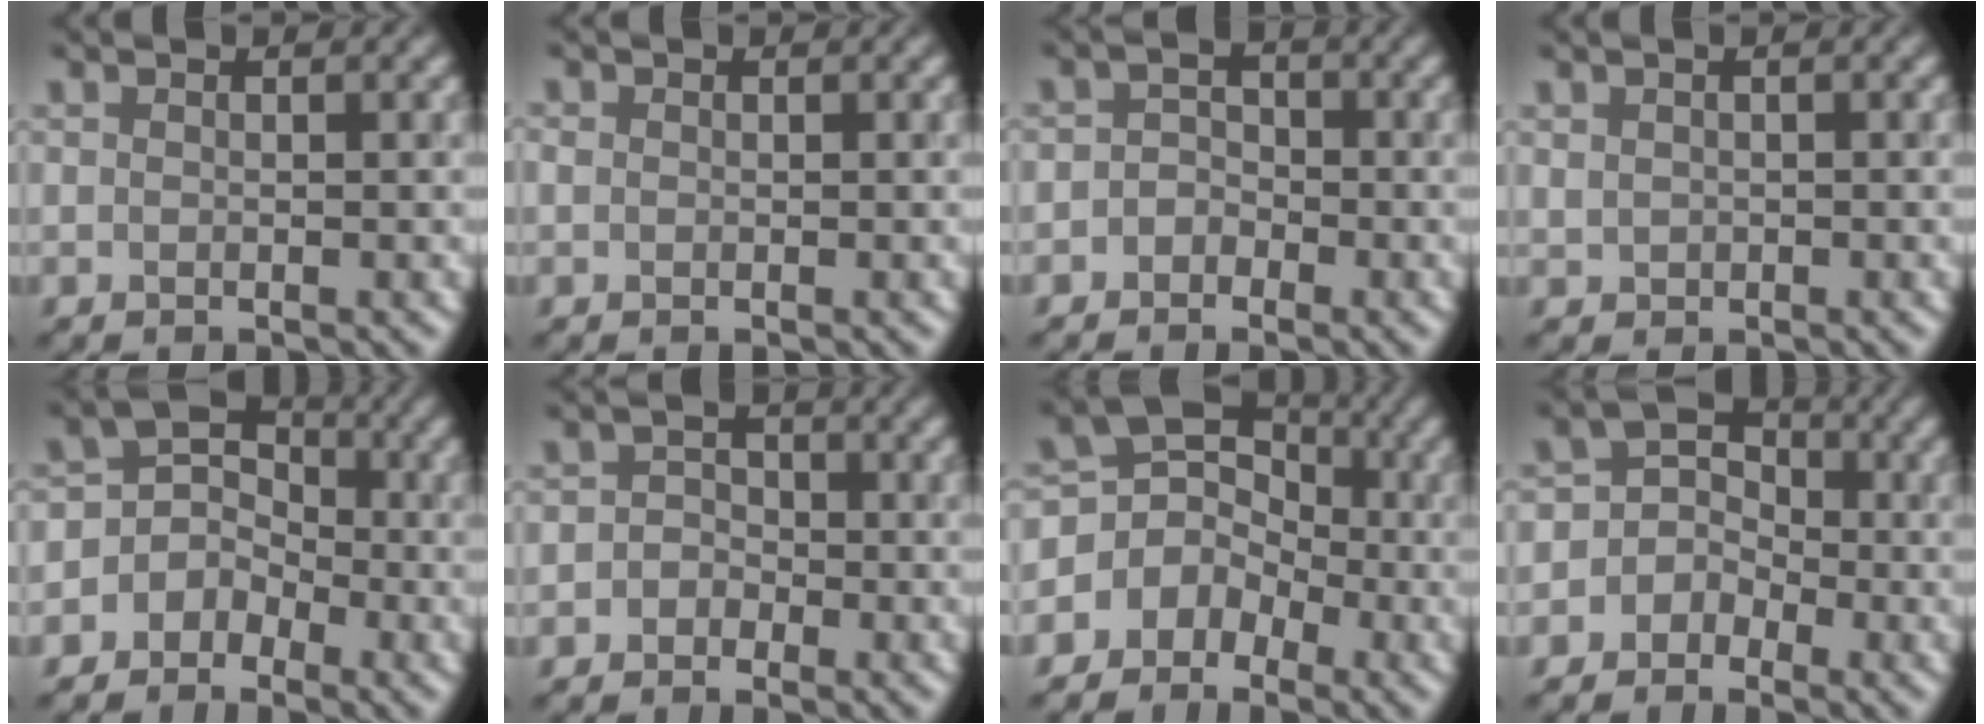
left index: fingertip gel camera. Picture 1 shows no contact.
{"total": 0.0}
{"total": 1.5, "force": [-1.1, 1.0, 0.3], "torque": [0.013, 0.002, -0.030]}
{"total": 0.7, "force": [0.2, 0.6, 0.3], "torque": [-0.005, 0.001, 0.007]}
{"total": 3.6, "force": [-1.6, 3.1, 1.0], "torque": [0.016, 0.011, -0.047]}
{"total": 1.7, "force": [-1.0, 1.3, 0.4], "torque": [0.023, 0.002, -0.027]}
{"total": 5.1, "force": [-1.7, 4.4, 1.9], "torque": [0.005, 0.005, -0.046]}
{"total": 3.7, "force": [-1.2, 3.3, 0.9], "torque": [0.019, 0.025, -0.042]}